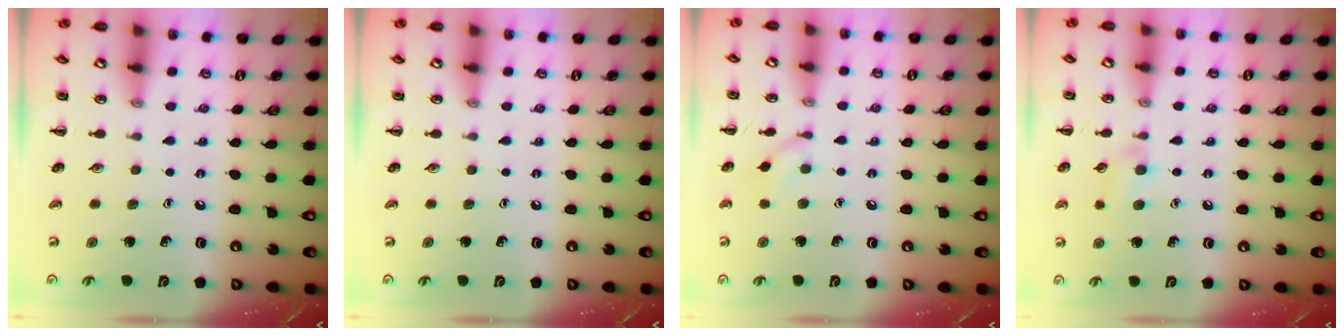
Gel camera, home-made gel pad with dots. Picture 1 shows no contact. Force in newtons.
{"total": 0.0}
{"total": 6.6, "press": 6.4, "slide": 1.8}
{"total": 6.7, "press": 6.4, "slide": 2.0}